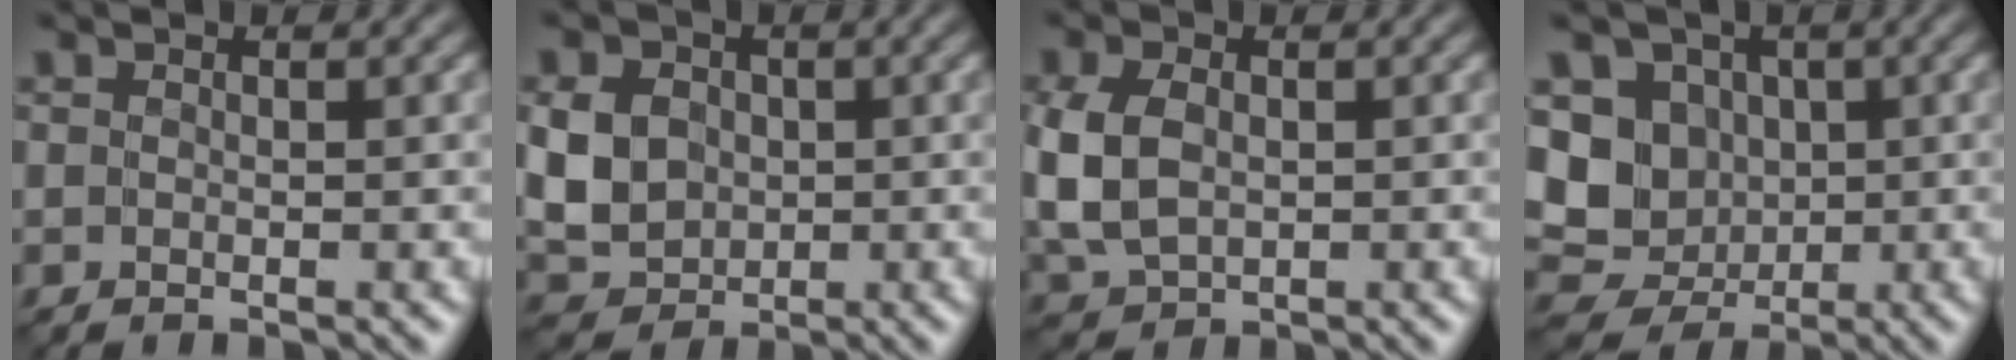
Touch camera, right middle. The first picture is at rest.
{"total": 4.7, "force": [0.3, 4.0, 2.4], "torque": [-0.061, 0.002, 0.006]}
{"total": 5.1, "force": [0.4, 3.7, 3.4], "torque": [-0.091, 0.001, 0.007]}
{"total": 6.3, "force": [0.8, 5.7, 2.5], "torque": [-0.023, -0.001, -0.011]}